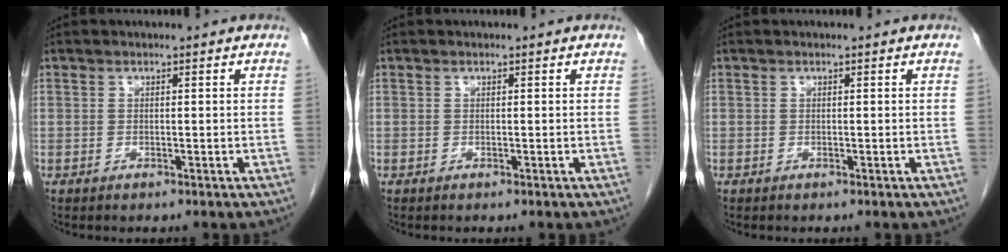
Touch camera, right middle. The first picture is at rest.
{"total": 0.0}
{"total": 0.0}